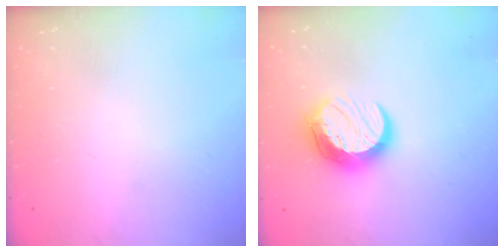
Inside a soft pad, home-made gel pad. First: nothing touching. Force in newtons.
{"total": 12.2, "press": 12.1, "slide": 0.9}